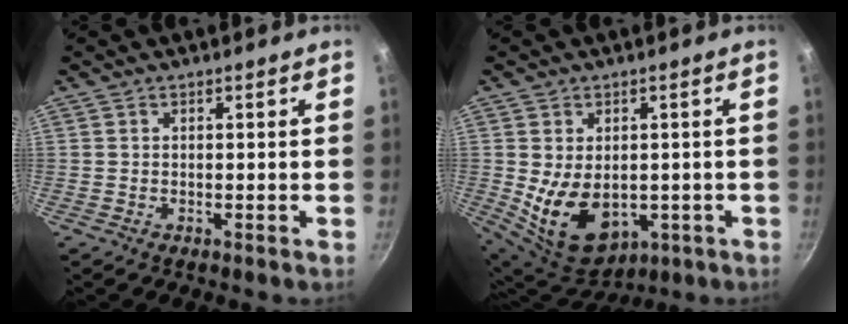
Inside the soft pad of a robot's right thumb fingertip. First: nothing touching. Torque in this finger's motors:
{"motor_torque": [-0.26, 1.20, 0.76, 0.87, 0.12]}